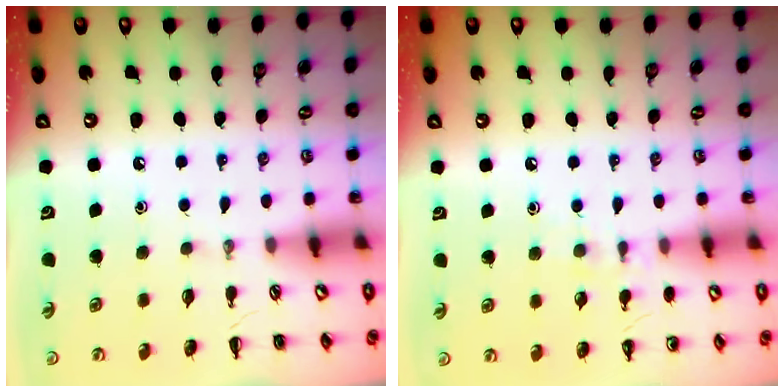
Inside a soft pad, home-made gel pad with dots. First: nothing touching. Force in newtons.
{"total": 7.0, "press": 6.8, "slide": 1.9}